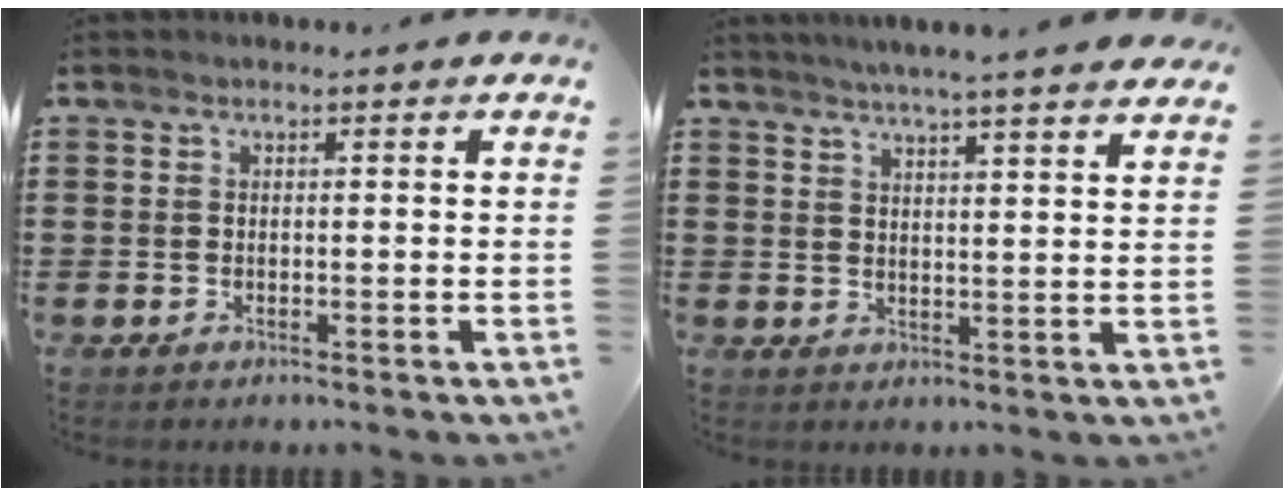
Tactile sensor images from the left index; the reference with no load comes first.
{"total": 3.7, "force": [3.6, -0.6, 0.8], "torque": [-0.029, -0.015, 0.062]}